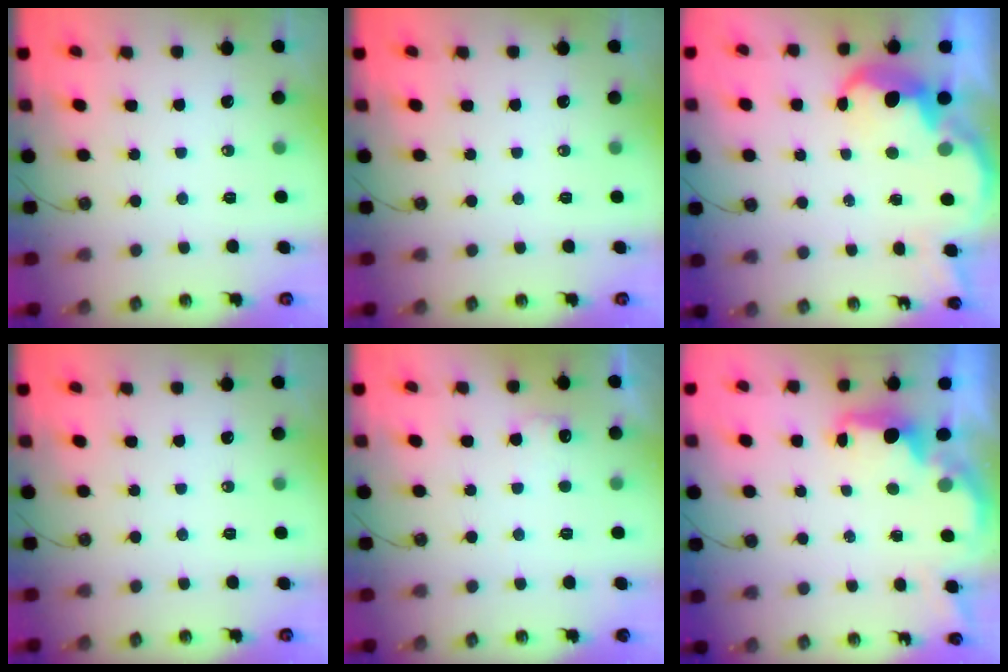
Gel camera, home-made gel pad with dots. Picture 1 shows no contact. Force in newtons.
{"total": 0.0}
{"total": 6.2, "press": 6.2, "slide": 0.5}
{"total": 0.0}
{"total": 6.0, "press": 5.9, "slide": 0.5}
{"total": 2.2, "press": 2.0, "slide": 0.8}